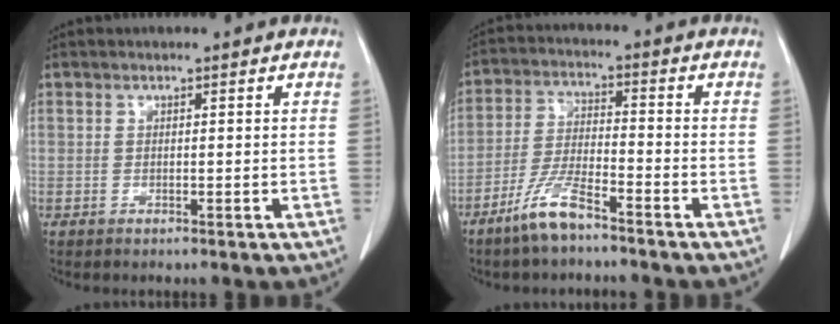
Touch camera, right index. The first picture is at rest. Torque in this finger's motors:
{"motor_torque": [0.47, -0.41, 0.16, 0.08]}